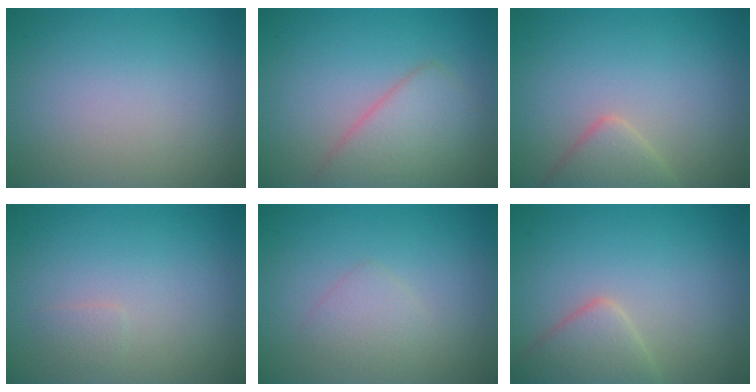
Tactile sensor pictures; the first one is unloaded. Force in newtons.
{"total": 4.2, "press": 4.2, "slide": 0.1}
{"total": 2.8, "press": 2.8, "slide": 0.1}
{"total": 0.7, "press": 0.7, "slide": 0.1}
{"total": 1.6, "press": 1.6, "slide": 0.1}
{"total": 3.3, "press": 3.3, "slide": 0.1}